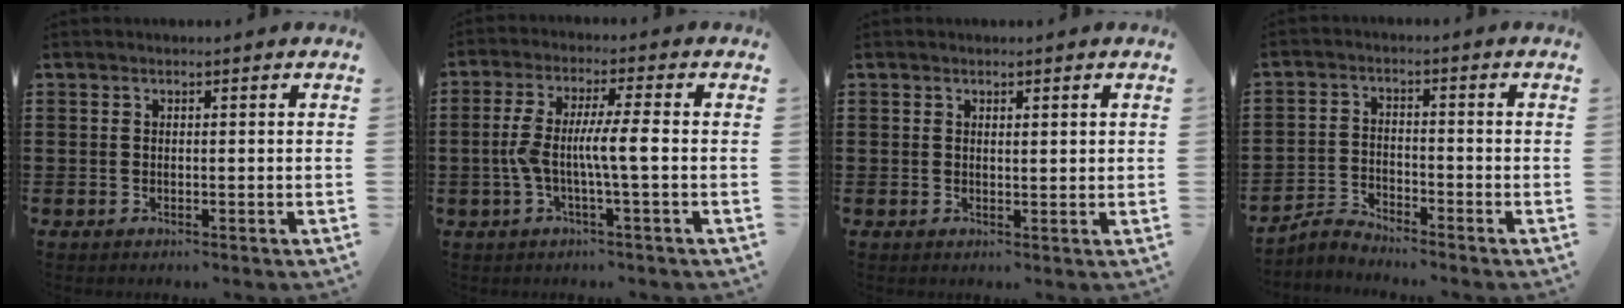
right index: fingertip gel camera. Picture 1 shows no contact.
{"total": 6.5, "force": [-1.1, 0.5, 6.4], "torque": [-0.129, -0.004, -0.028]}
{"total": 0.8, "force": [0.6, 0.2, 0.5], "torque": [-0.009, 0.001, 0.010]}
{"total": 2.9, "force": [-2.8, 0.5, 0.3], "torque": [-0.019, 0.004, -0.062]}